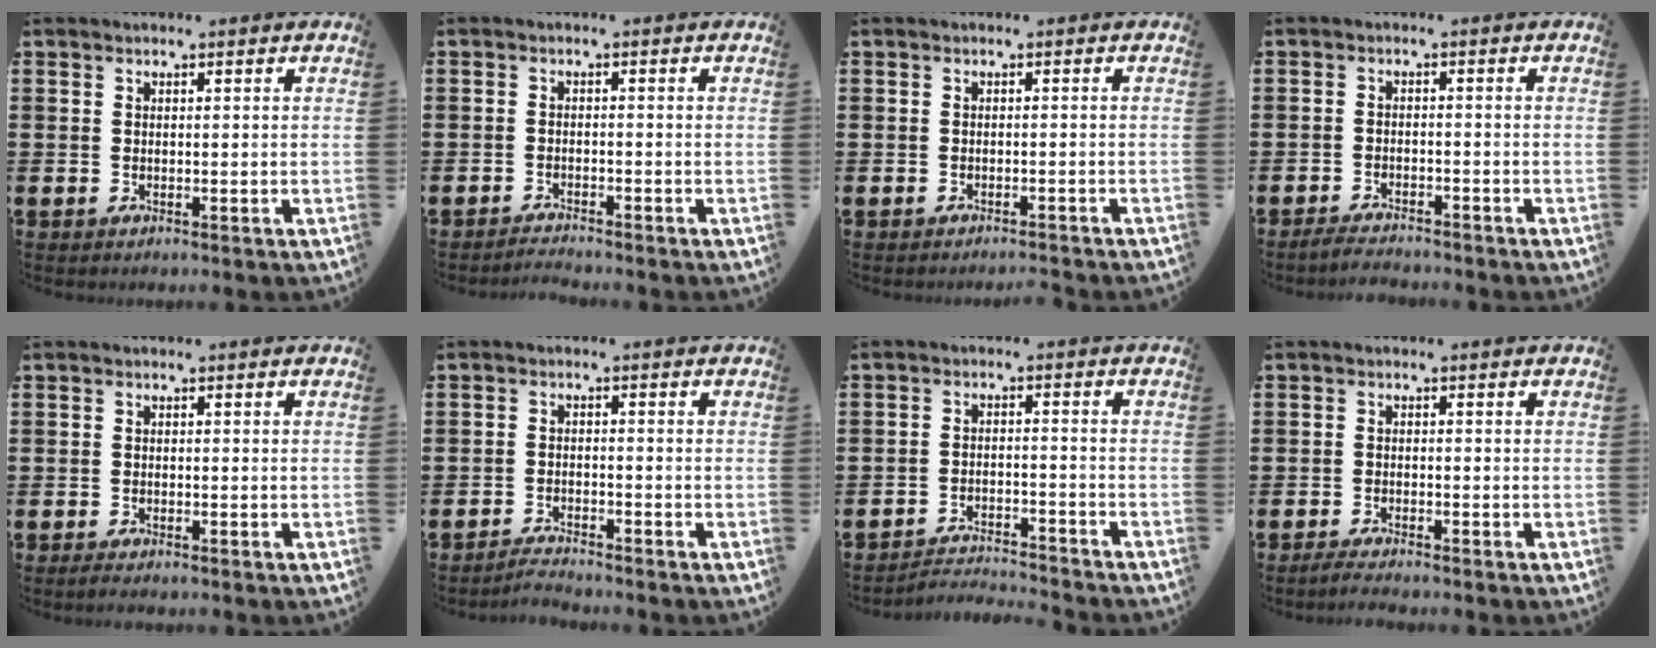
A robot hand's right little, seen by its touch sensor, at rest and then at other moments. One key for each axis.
{"total": 1.3, "fx": -1.3, "fy": -0.2, "fz": 0.0, "tx": -0.002, "ty": 0.002, "tz": -0.027}
{"total": 0.9, "fx": -0.9, "fy": -0.2, "fz": 0.1, "tx": 0.000, "ty": 0.001, "tz": -0.019}
{"total": 2.1, "fx": -2.1, "fy": 0.0, "fz": 0.2, "tx": -0.007, "ty": 0.004, "tz": -0.043}
{"total": 0.8, "fx": -0.6, "fy": 0.1, "fz": 0.5, "tx": -0.011, "ty": -0.002, "tz": -0.011}
{"total": 2.0, "fx": -2.0, "fy": -0.1, "fz": 0.0, "tx": -0.004, "ty": 0.003, "tz": -0.041}
{"total": 2.9, "fx": -2.9, "fy": 0.0, "fz": 0.0, "tx": -0.005, "ty": 0.003, "tz": -0.064}
{"total": 1.5, "fx": -1.4, "fy": 0.0, "fz": 0.7, "tx": -0.012, "ty": 0.000, "tz": -0.026}